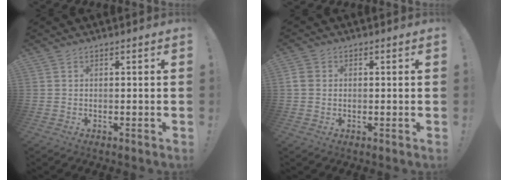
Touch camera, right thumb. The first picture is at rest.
{"total": 3.3, "force": [0.1, 3.0, 1.5], "torque": [-0.032, 0.007, 0.002]}